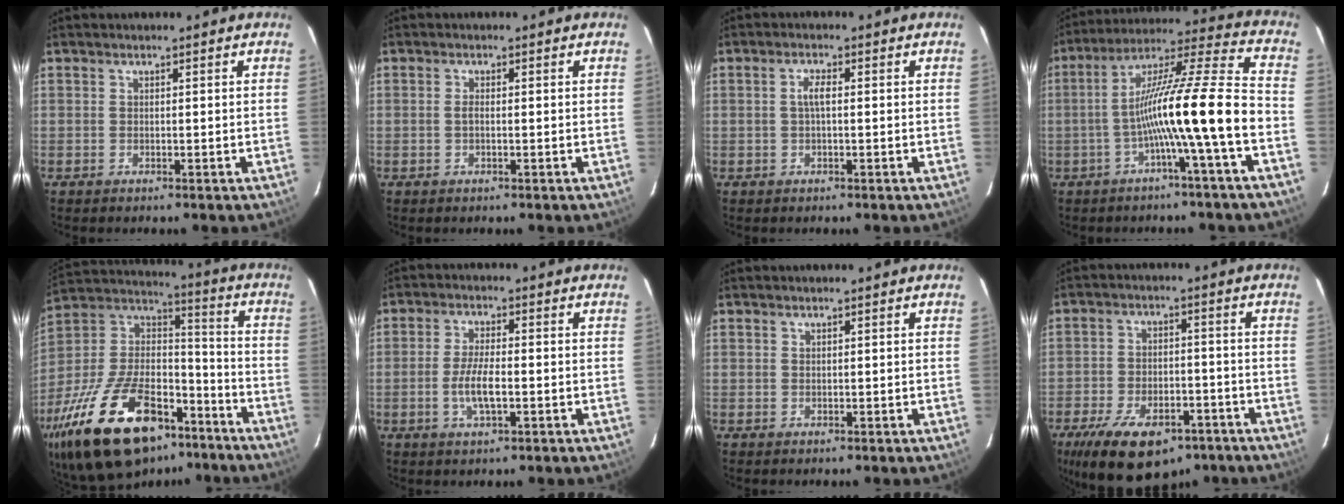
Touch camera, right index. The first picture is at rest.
{"total": 1.0, "force": [0.1, 0.0, 1.0], "torque": [-0.020, 0.001, -0.001]}
{"total": 2.2, "force": [0.1, 0.5, 2.1], "torque": [-0.043, 0.005, 0.001]}
{"total": 15.9, "force": [-5.5, -1.4, 14.8], "torque": [-0.250, 0.008, -0.102]}
{"total": 32.1, "force": [-20.4, 15.0, 19.7], "torque": [-0.393, 0.001, -0.321]}
{"total": 5.6, "force": [-1.4, 1.5, 5.2], "torque": [-0.104, -0.003, -0.027]}
{"total": 0.0}
{"total": 18.3, "force": [-11.7, 9.0, 10.8], "torque": [-0.224, -0.016, -0.176]}